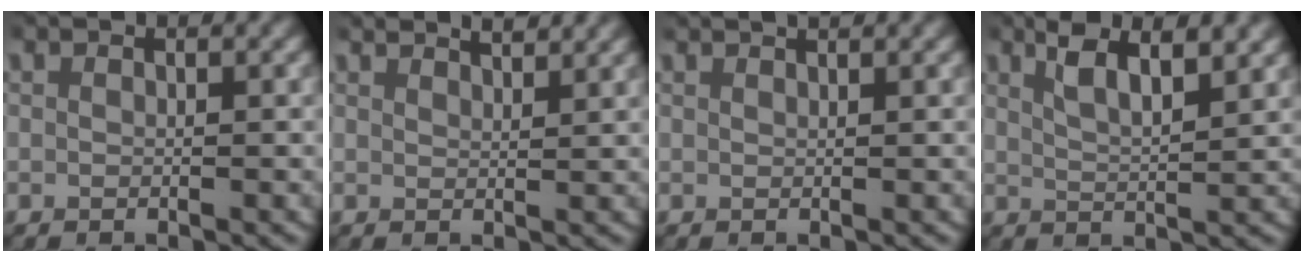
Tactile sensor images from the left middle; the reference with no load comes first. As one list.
[{"total": 3.0, "force": [2.8, 0.3, 1.1], "torque": [-0.014, 0.001, 0.046]}, {"total": 1.4, "force": [1.3, 0.0, 0.5], "torque": [-0.006, 0.006, 0.019]}, {"total": 4.1, "force": [2.6, 1.1, 2.9], "torque": [-0.056, -0.002, 0.045]}]